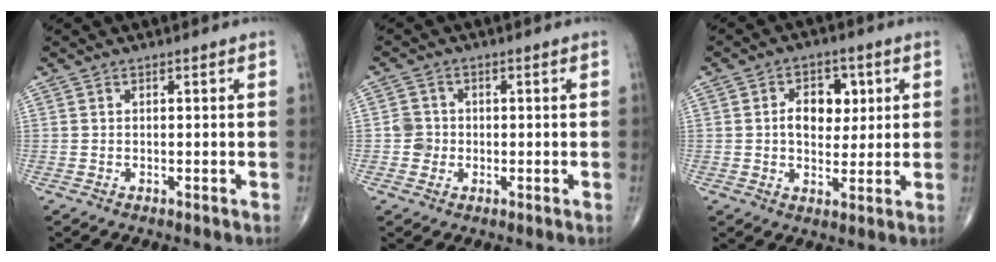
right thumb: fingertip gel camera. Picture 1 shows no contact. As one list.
[{"total": 2.9, "force": [-0.4, 2.9, 0.6], "torque": [0.009, 0.008, -0.010]}, {"total": 8.0, "force": [1.5, 5.5, 5.6], "torque": [-0.045, -0.002, 0.023]}]